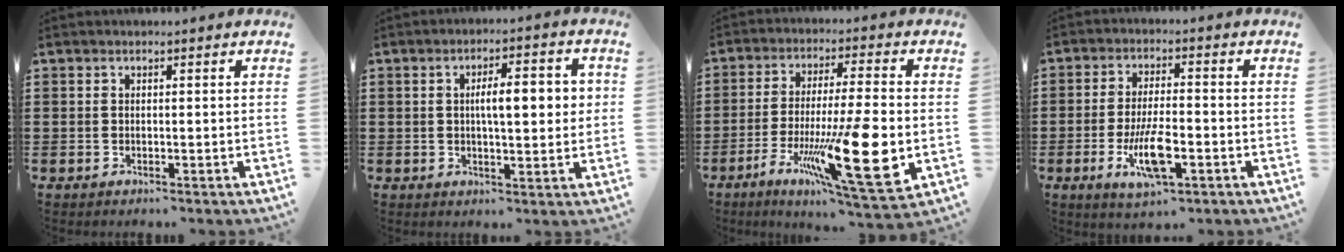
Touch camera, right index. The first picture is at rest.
{"total": 6.7, "force": [0.8, 2.2, 6.3], "torque": [-0.102, 0.002, 0.008]}
{"total": 17.8, "force": [-5.0, 3.4, 16.8], "torque": [-0.296, -0.010, -0.068]}
{"total": 8.3, "force": [-2.8, 2.6, 7.4], "torque": [-0.151, -0.014, -0.050]}